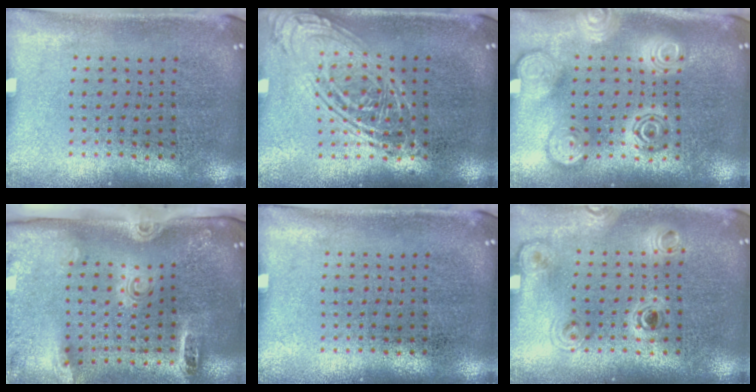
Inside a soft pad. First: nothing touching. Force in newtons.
{"total": 2.4, "press": 2.4, "slide": 0.3}
{"total": 2.8, "press": 2.8, "slide": 0.5}
{"total": 2.9, "press": 2.0, "slide": 2.1}
{"total": 0.0}
{"total": 1.1, "press": 1.1, "slide": 0.4}